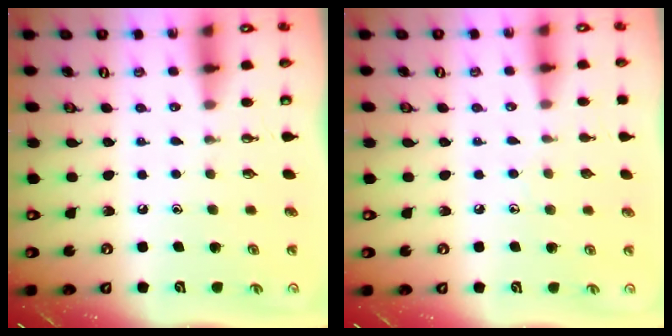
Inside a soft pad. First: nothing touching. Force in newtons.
{"total": 4.7, "press": 4.7, "slide": 0.5}